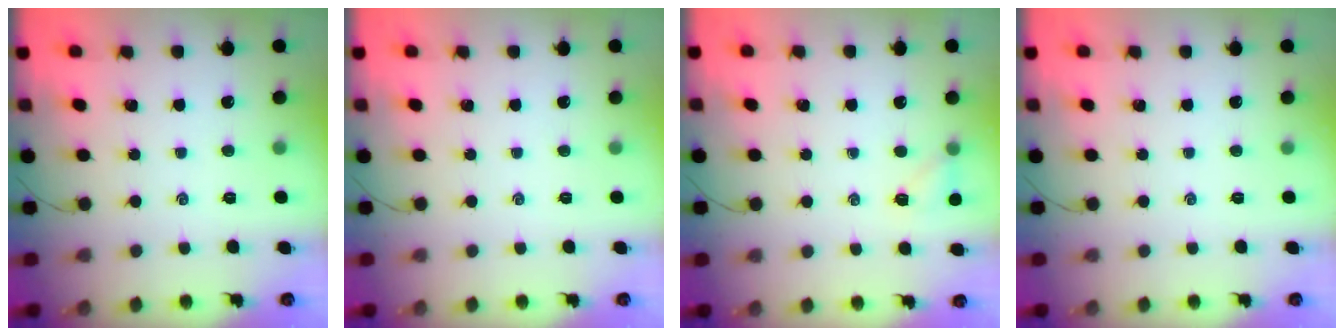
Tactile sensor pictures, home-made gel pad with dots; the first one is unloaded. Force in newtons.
{"total": 0.0}
{"total": 5.7, "press": 5.6, "slide": 0.9}
{"total": 0.0}